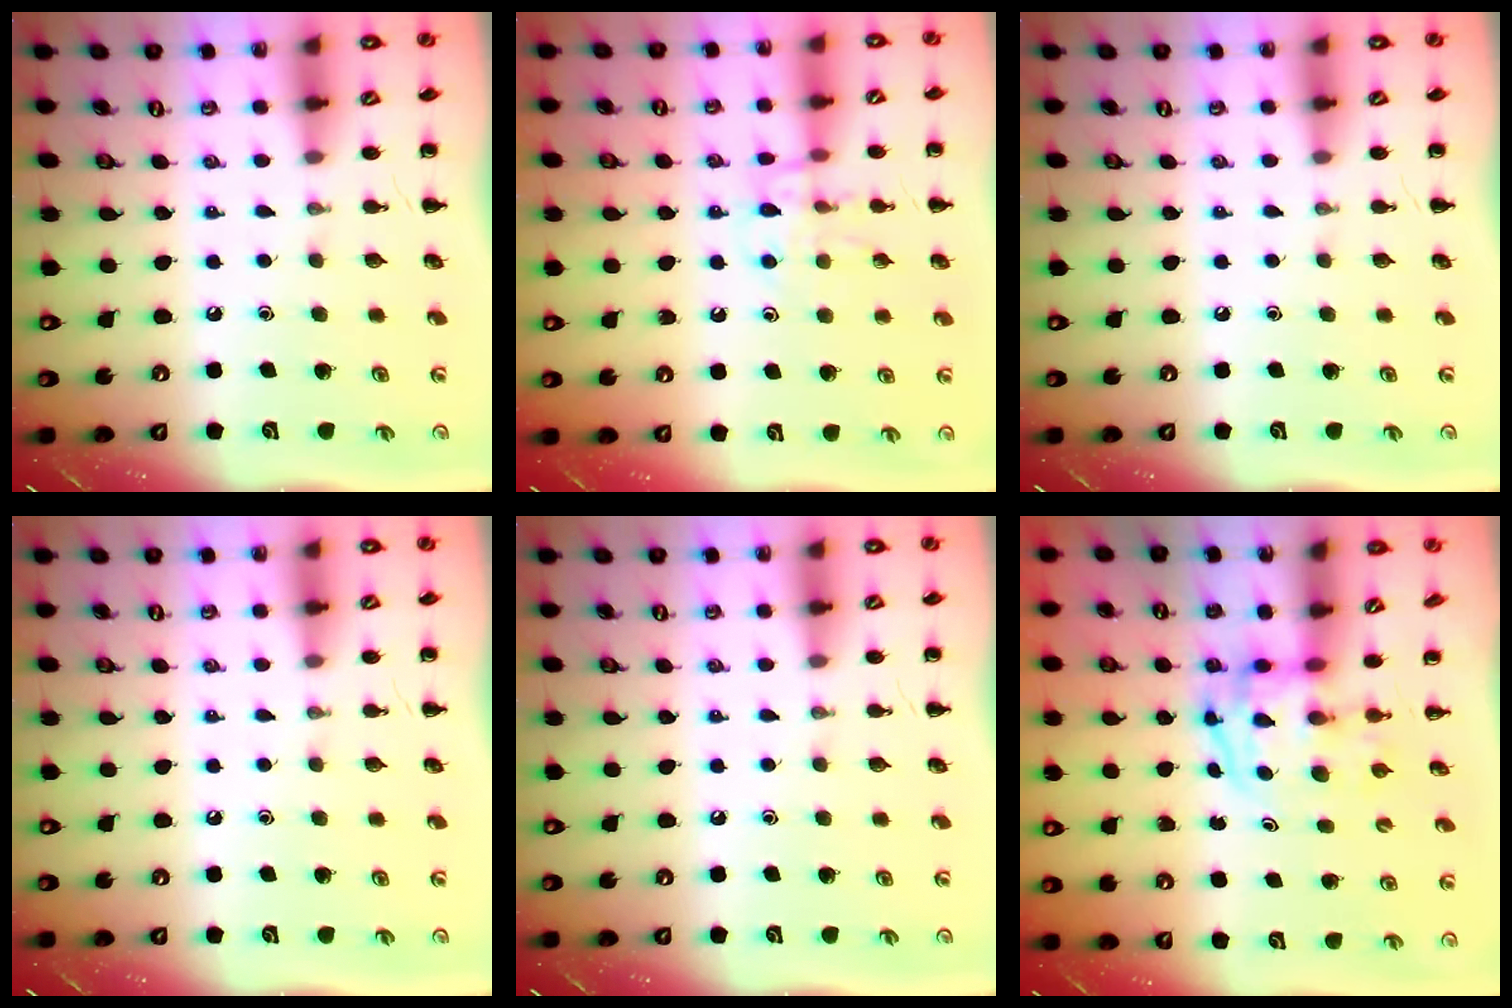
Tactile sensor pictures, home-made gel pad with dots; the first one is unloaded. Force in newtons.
{"total": 11.1, "press": 11.1, "slide": 0.7}
{"total": 0.0}
{"total": 0.0}
{"total": 0.0}
{"total": 3.9, "press": 3.9, "slide": 0.6}